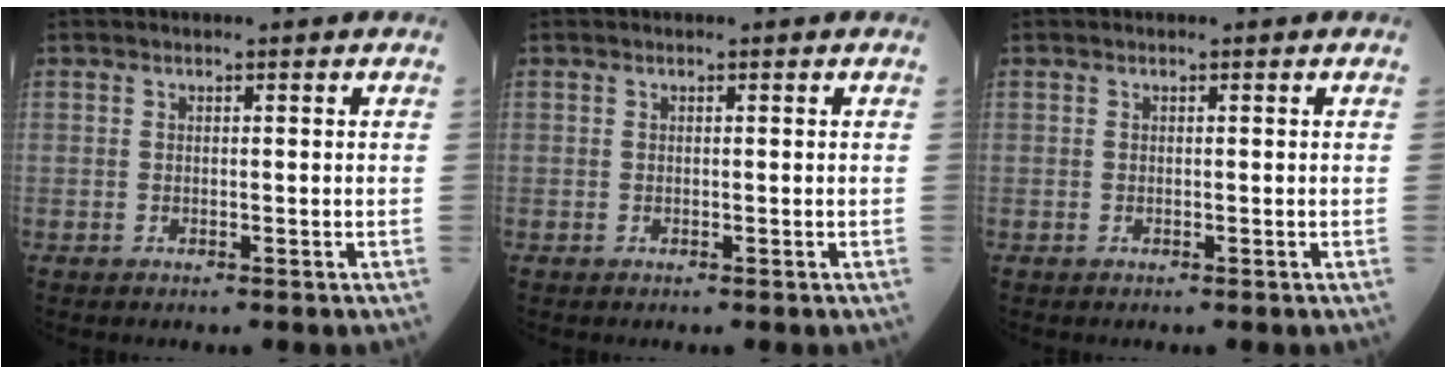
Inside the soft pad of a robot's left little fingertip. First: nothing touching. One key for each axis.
{"total": 0.0}
{"total": 0.0}